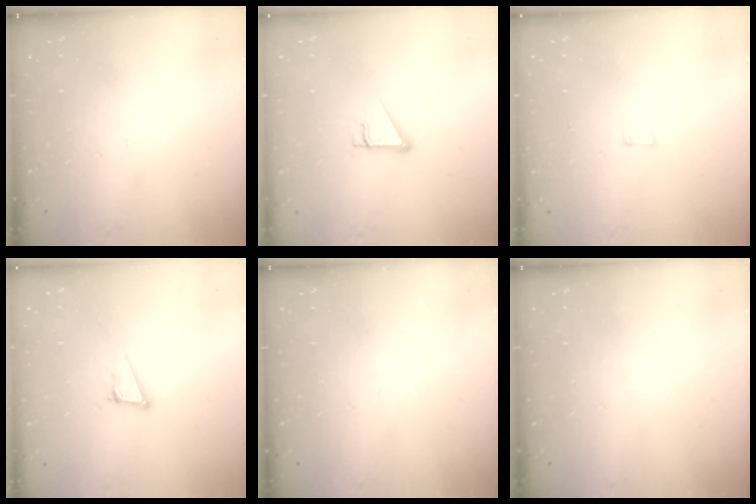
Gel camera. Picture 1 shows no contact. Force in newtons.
{"total": 2.7, "press": 2.7, "slide": 0.1}
{"total": 2.9, "press": 2.9, "slide": 0.2}
{"total": 6.8, "press": 6.4, "slide": 2.4}
{"total": 0.0}
{"total": 0.0}